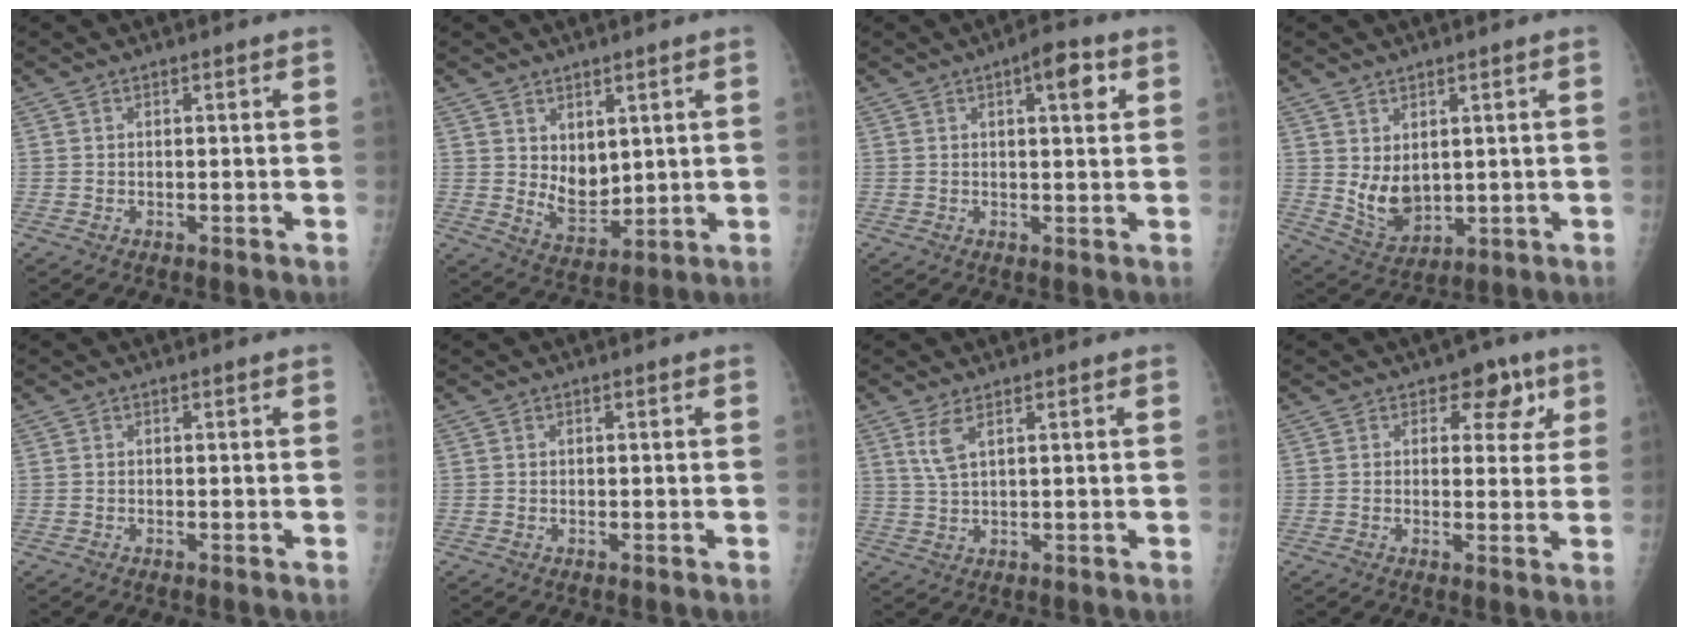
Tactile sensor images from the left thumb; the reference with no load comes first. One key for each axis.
{"total": 6.7, "fx": 2.3, "fy": 4.4, "fz": 4.4, "tx": -0.053, "ty": -0.029, "tz": 0.058}
{"total": 5.7, "fx": 2.4, "fy": 1.8, "fz": 4.8, "tx": -0.057, "ty": -0.005, "tz": 0.029}
{"total": 7.1, "fx": 1.5, "fy": 4.7, "fz": 5.2, "tx": -0.073, "ty": -0.024, "tz": 0.050}
{"total": 0.0}
{"total": 0.0}
{"total": 3.6, "fx": 1.9, "fy": 0.9, "fz": 3.0, "tx": -0.069, "ty": -0.009, "tz": 0.047}
{"total": 6.4, "fx": 3.2, "fy": 4.2, "fz": 3.7, "tx": -0.003, "ty": -0.008, "tz": 0.034}